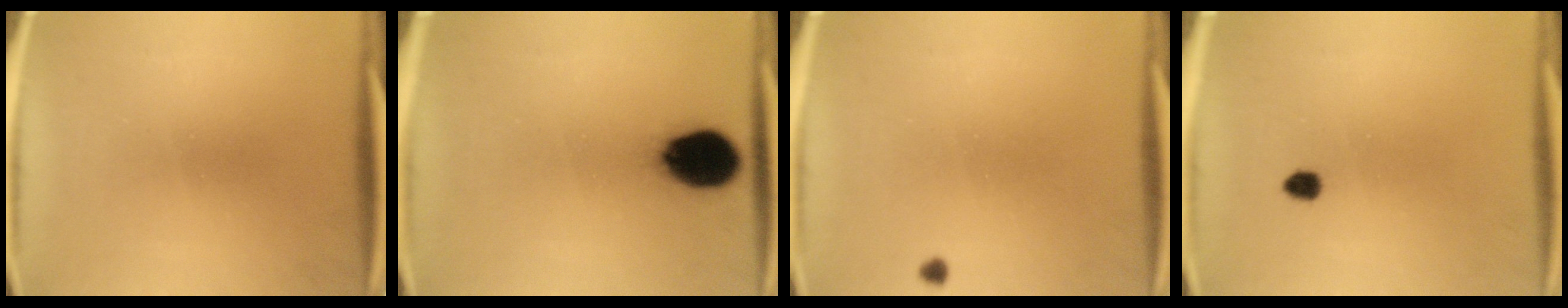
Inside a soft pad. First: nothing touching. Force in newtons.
{"total": 13.2}
{"total": 0.7}
{"total": 1.8}